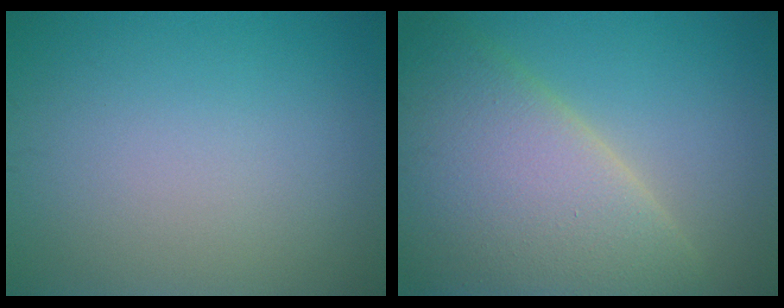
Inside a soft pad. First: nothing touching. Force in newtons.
{"total": 10.6, "press": 10.6, "slide": 0.7}